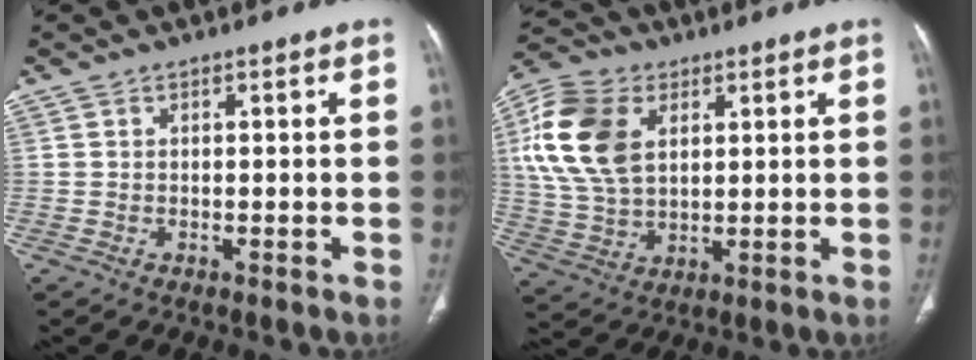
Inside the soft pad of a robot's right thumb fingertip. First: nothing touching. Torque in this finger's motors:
{"motor_torque": [-0.52, 1.75, 0.64, 0.51, 0.43]}